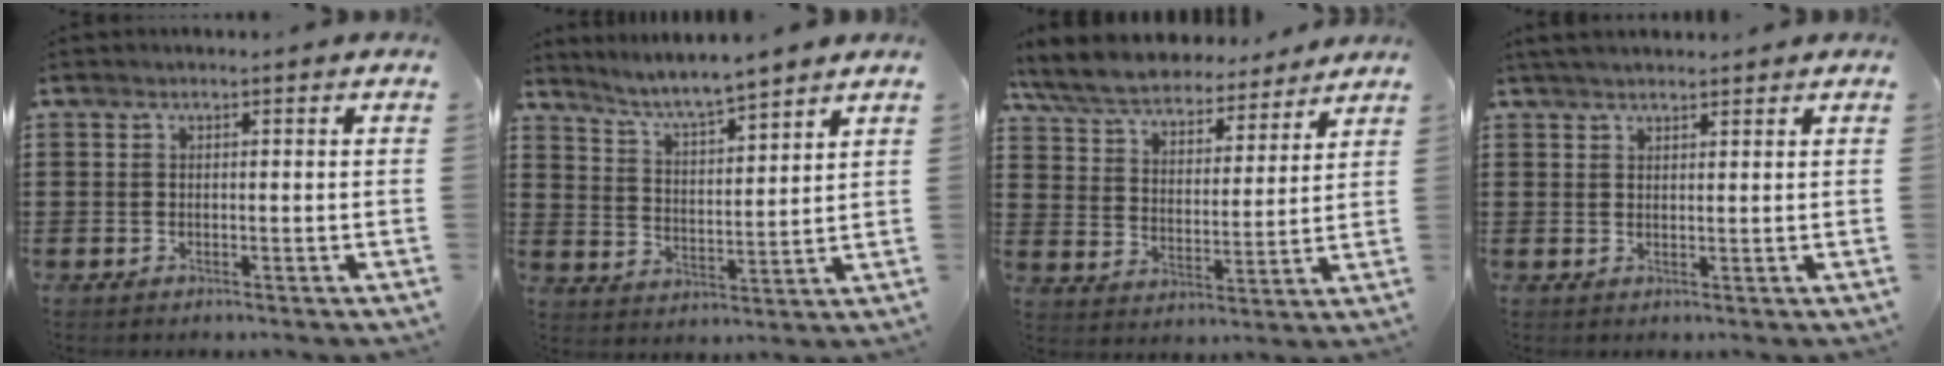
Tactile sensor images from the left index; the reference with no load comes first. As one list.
[{"total": 5.8, "force": [5.3, 0.0, 2.3], "torque": [-0.065, -0.029, 0.091]}, {"total": 7.6, "force": [7.1, 1.3, 2.3], "torque": [-0.076, -0.037, 0.125]}, {"total": 2.2, "force": [2.0, 0.5, 0.8], "torque": [-0.020, 0.005, 0.040]}]